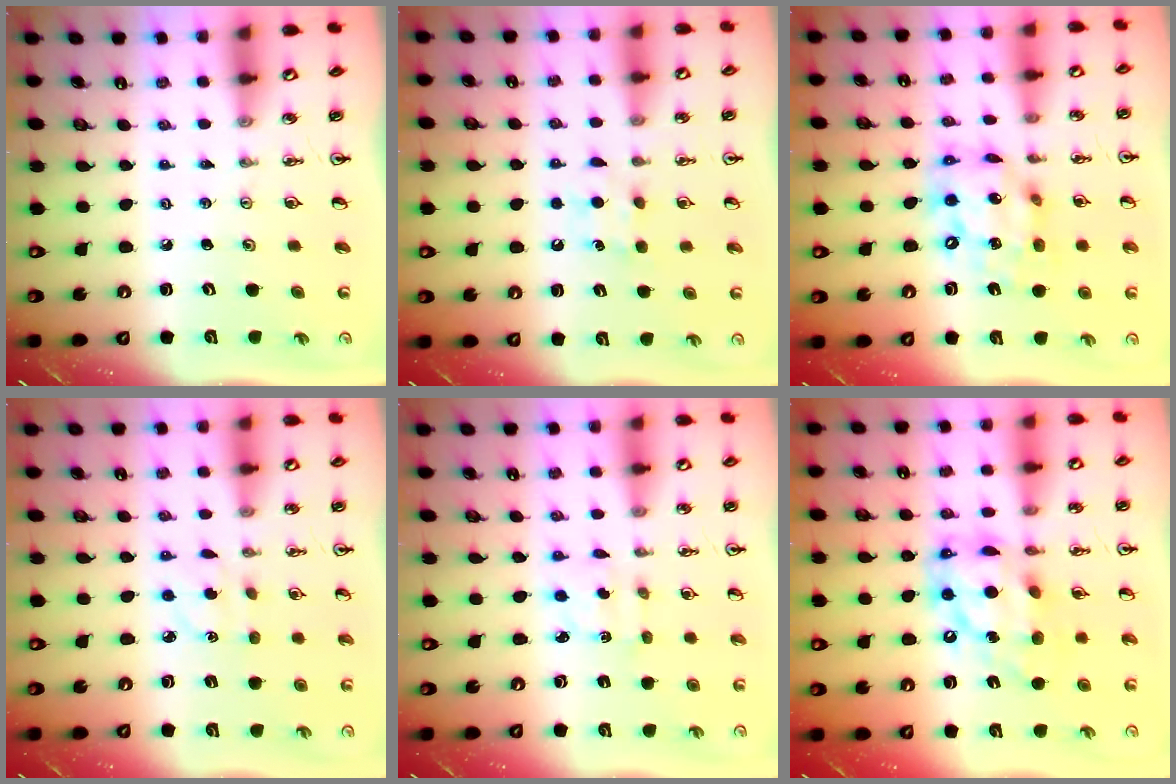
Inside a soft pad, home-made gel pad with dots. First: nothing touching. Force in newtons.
{"total": 6.2, "press": 6.1, "slide": 0.7}
{"total": 14.4, "press": 14.4, "slide": 1.0}
{"total": 3.1, "press": 2.9, "slide": 0.9}
{"total": 2.2, "press": 2.1, "slide": 0.6}
{"total": 15.5, "press": 15.5, "slide": 1.3}